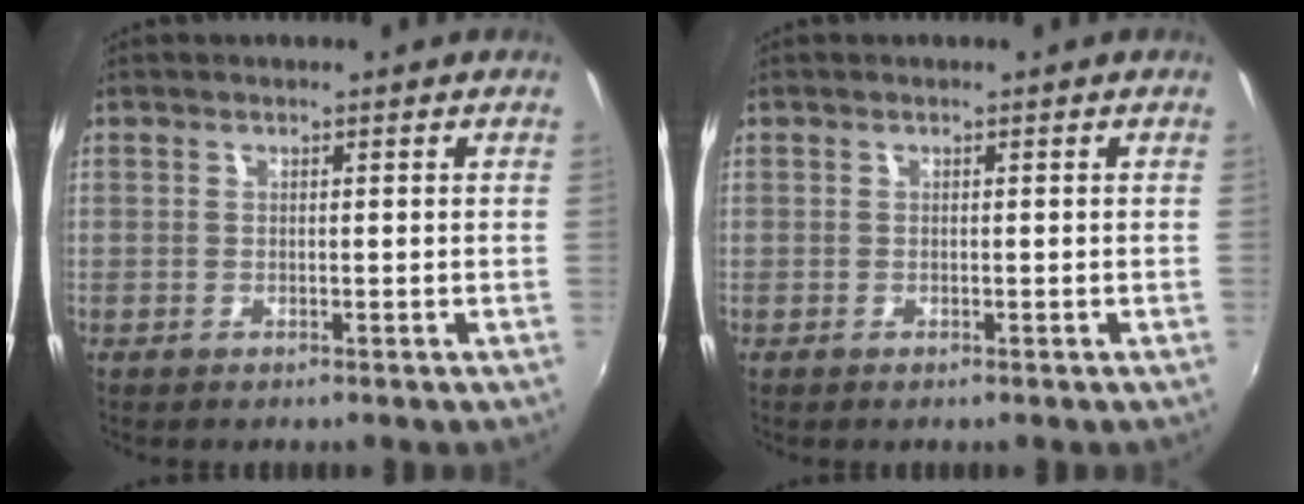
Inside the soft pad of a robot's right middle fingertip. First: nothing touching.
{"total": 0.0}